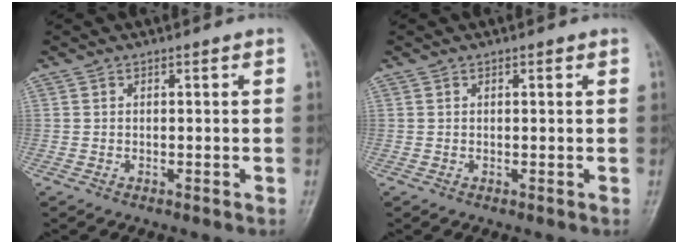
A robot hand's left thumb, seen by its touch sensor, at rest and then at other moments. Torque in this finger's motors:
{"motor_torque": [-0.18, -0.10, -0.22, -0.14, 0.04]}